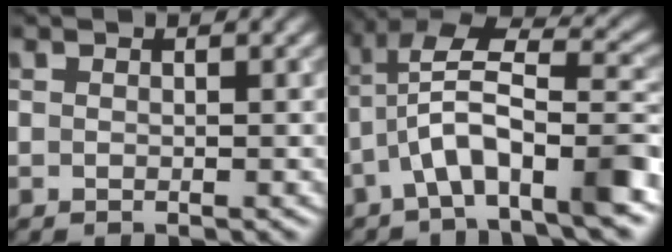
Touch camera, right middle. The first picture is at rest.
{"total": 9.3, "force": [-3.4, 3.4, 8.0], "torque": [-0.140, 0.025, -0.062]}